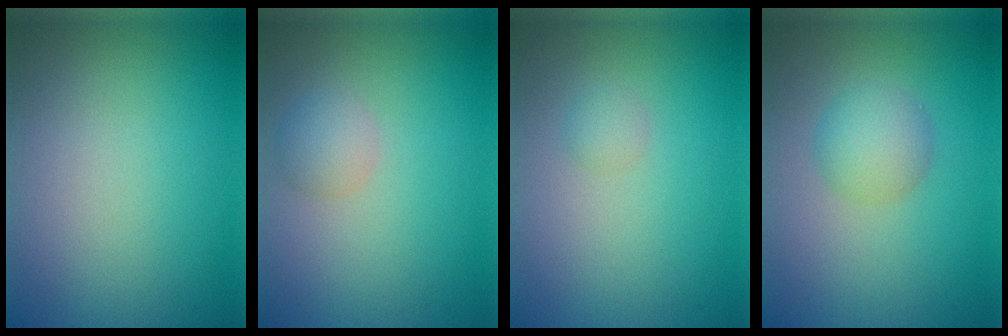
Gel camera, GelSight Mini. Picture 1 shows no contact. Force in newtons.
{"total": 1.9, "press": 1.9, "slide": 0.1}
{"total": 1.0, "press": 1.0, "slide": 0.0}
{"total": 2.8, "press": 2.8, "slide": 0.0}